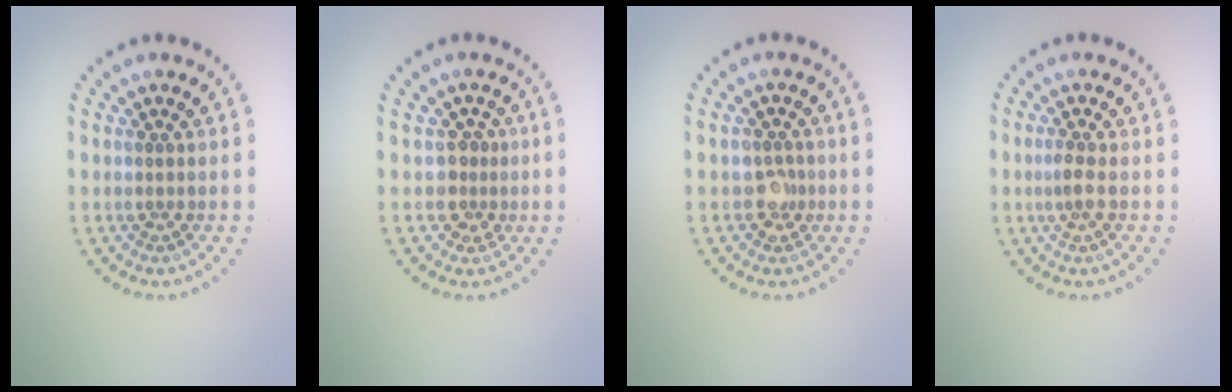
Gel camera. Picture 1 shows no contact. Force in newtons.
{"total": 2.0, "press": 1.7, "slide": 1.2}
{"total": 1.7, "press": 1.6, "slide": 0.5}
{"total": 1.2, "press": 1.1, "slide": 0.5}